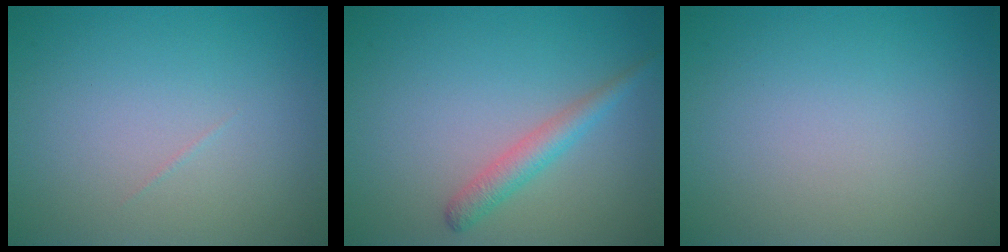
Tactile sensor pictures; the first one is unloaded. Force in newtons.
{"total": 2.3, "press": 2.3, "slide": 0.1}
{"total": 0.0}